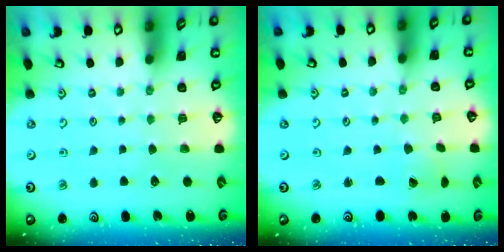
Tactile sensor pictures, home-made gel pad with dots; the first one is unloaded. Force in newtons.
{"total": 0.6, "press": 0.6, "slide": 0.1}